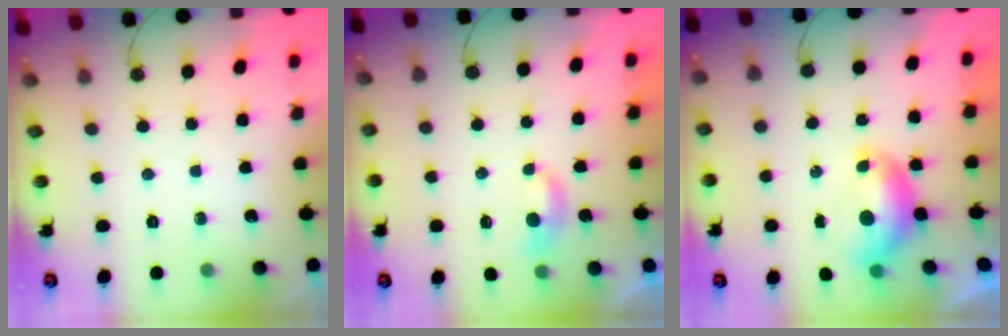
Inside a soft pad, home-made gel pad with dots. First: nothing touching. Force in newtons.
{"total": 3.3, "press": 3.3, "slide": 0.3}
{"total": 0.0}